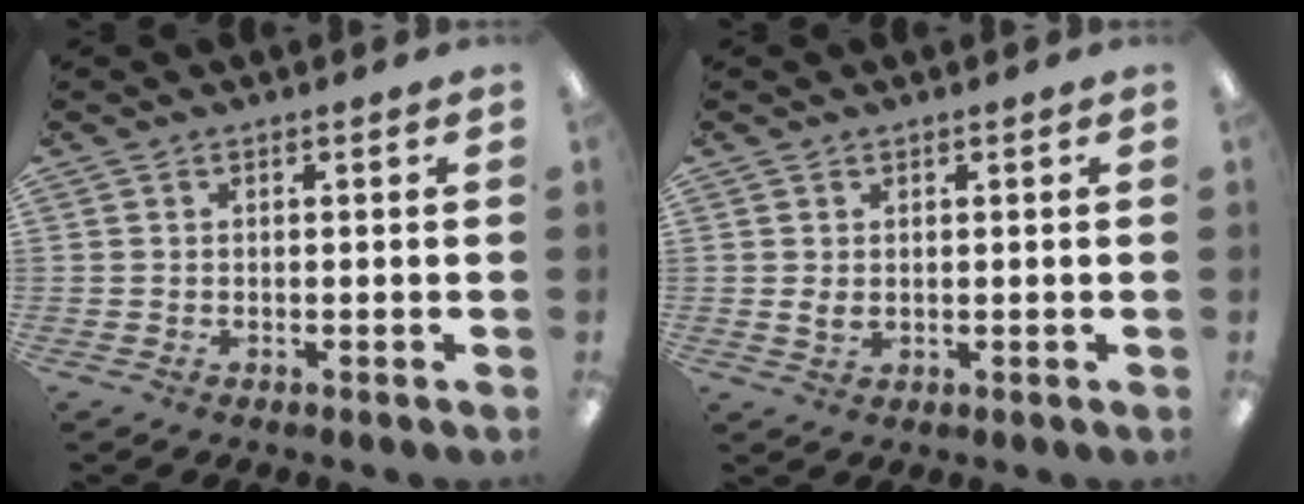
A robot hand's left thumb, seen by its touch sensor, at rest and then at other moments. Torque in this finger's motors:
{"motor_torque": [-0.14, 0.14, 0.00, -0.07, 0.15]}